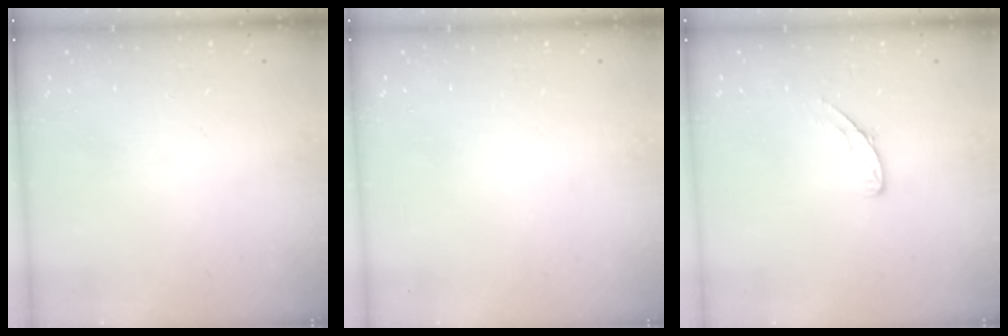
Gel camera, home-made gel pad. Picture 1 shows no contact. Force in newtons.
{"total": 0.0}
{"total": 4.7, "press": 4.6, "slide": 0.4}